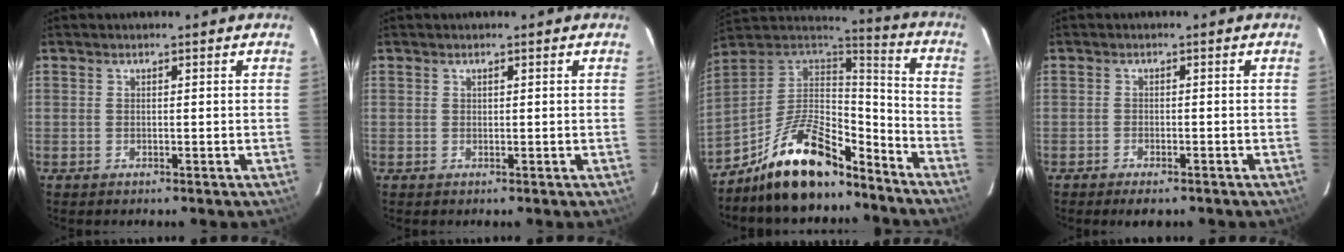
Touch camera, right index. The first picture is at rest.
{"total": 0.0}
{"total": 18.2, "force": [-13.0, 6.6, 10.8], "torque": [-0.218, 0.009, -0.225]}
{"total": 3.3, "force": [-2.5, 1.2, 1.8], "torque": [-0.043, -0.008, -0.041]}